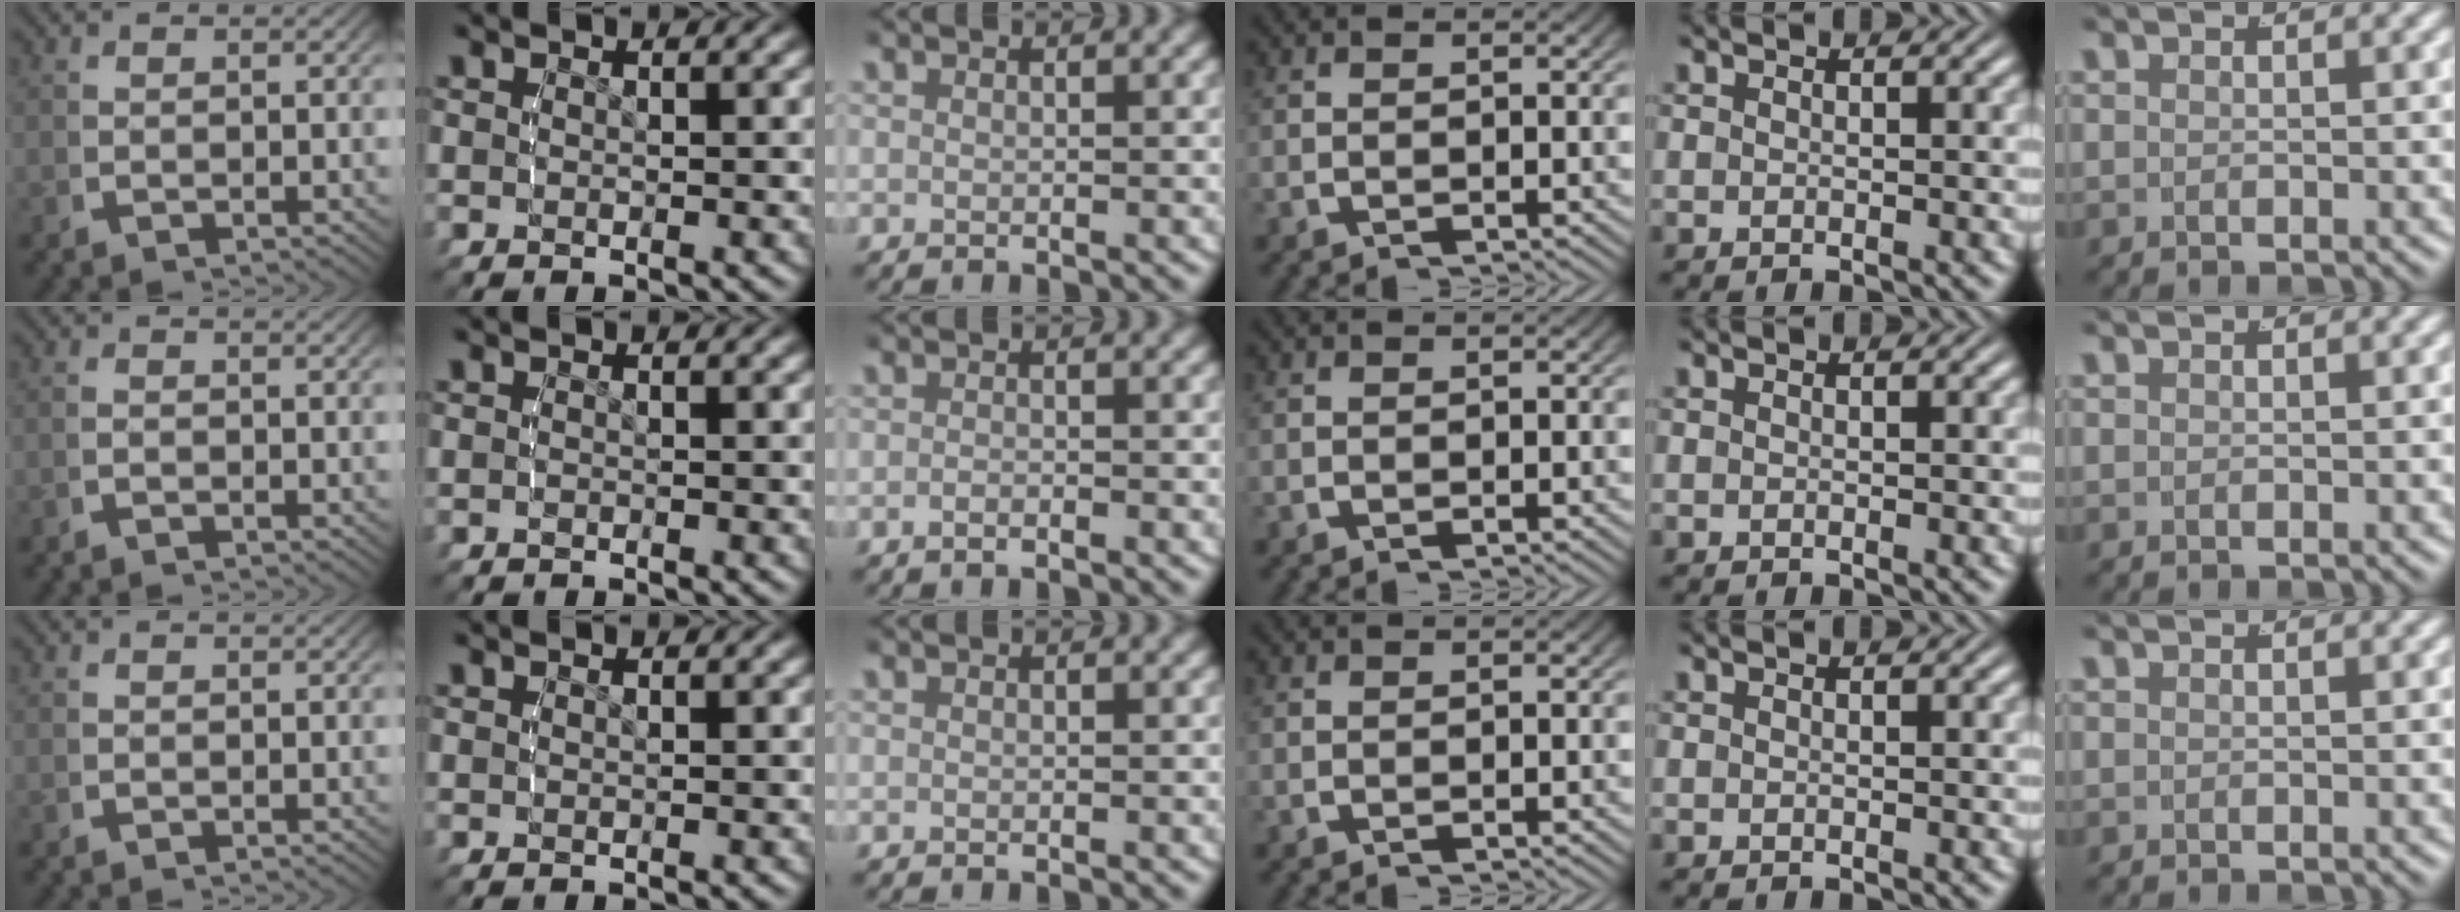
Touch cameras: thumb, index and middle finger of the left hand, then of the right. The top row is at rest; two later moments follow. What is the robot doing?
{"motion": "lift_and_place", "object": "cloth"}